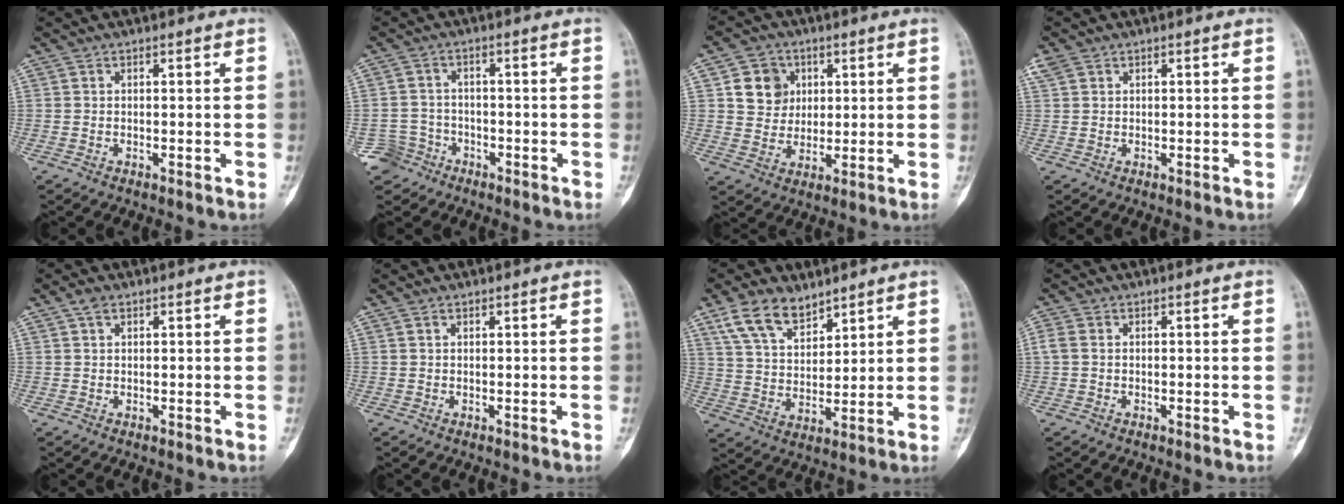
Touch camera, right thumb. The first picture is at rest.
{"total": 5.0, "force": [-3.2, 3.8, -0.2], "torque": [0.023, 0.024, -0.061]}
{"total": 8.0, "force": [2.5, 7.0, 2.8], "torque": [-0.014, -0.007, 0.046]}
{"total": 2.1, "force": [1.1, 1.7, 0.8], "torque": [-0.015, 0.013, 0.025]}
{"total": 1.7, "force": [1.0, 0.9, 1.0], "torque": [-0.017, 0.005, 0.016]}
{"total": 0.5, "force": [0.4, 0.3, 0.2], "torque": [-0.005, -0.002, 0.005]}
{"total": 10.1, "force": [6.9, 5.3, 5.1], "torque": [-0.079, -0.031, 0.140]}
{"total": 1.7, "force": [0.1, 1.3, 1.1], "torque": [-0.031, 0.005, -0.001]}